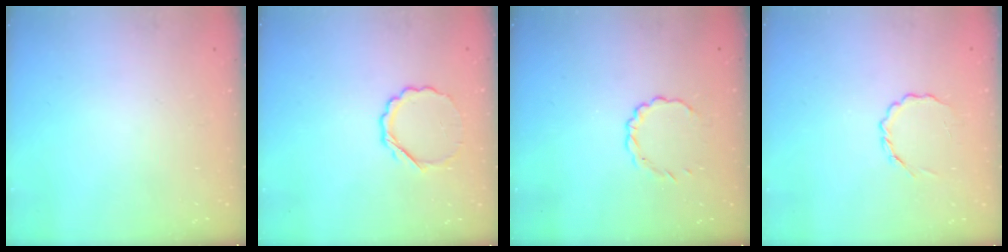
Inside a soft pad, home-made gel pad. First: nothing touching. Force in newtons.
{"total": 5.4, "press": 5.2, "slide": 1.4}
{"total": 2.8, "press": 2.6, "slide": 1.1}
{"total": 3.3, "press": 3.1, "slide": 1.2}